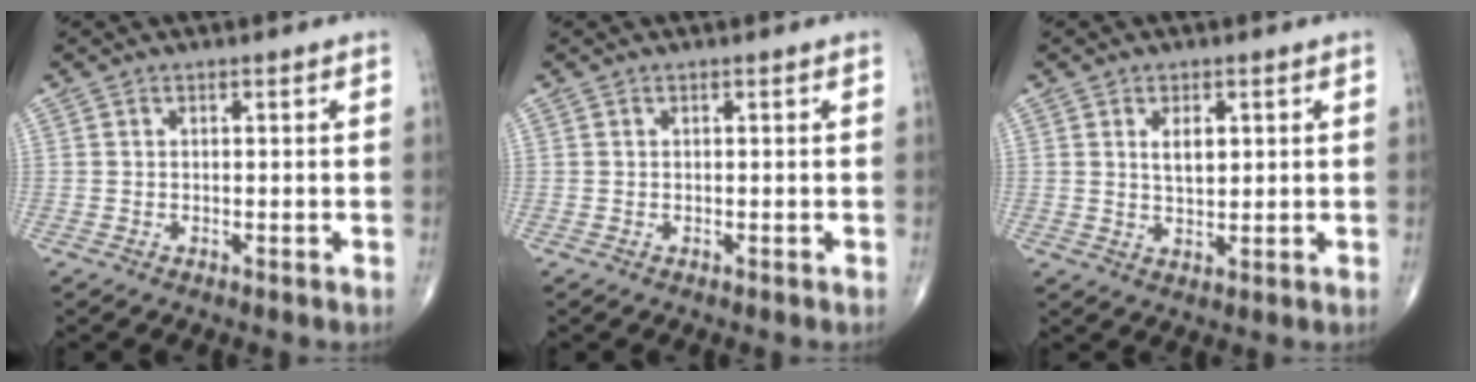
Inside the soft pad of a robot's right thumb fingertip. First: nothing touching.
{"total": 0.0}
{"total": 4.0, "force": [1.3, 2.1, 3.2], "torque": [-0.045, -0.009, 0.022]}